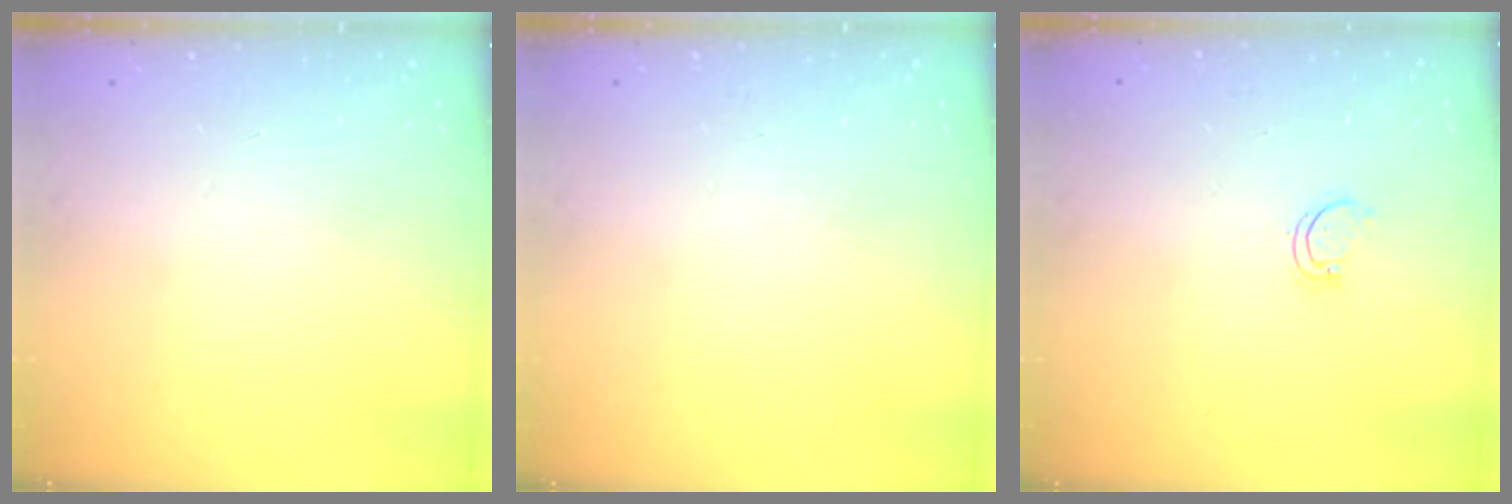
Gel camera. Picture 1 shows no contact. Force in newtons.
{"total": 0.0}
{"total": 1.7, "press": 1.7, "slide": 0.3}